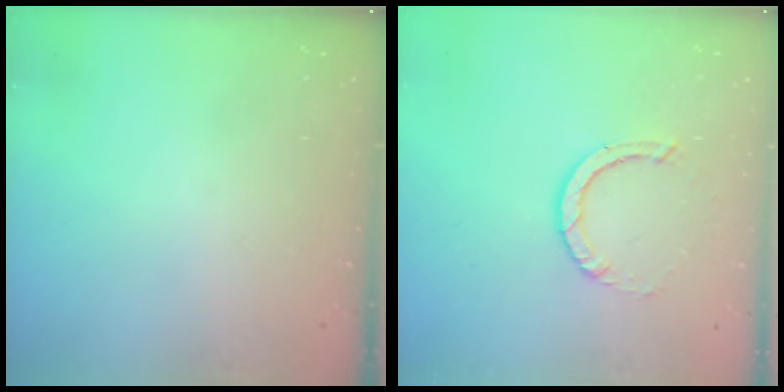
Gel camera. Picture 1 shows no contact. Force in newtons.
{"total": 2.9, "press": 2.9, "slide": 0.2}